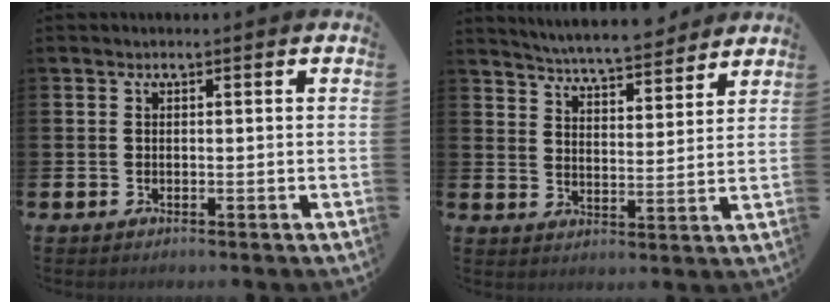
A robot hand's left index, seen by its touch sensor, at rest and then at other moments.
{"total": 5.8, "force": [5.8, 0.3, 0.9], "torque": [-0.033, -0.041, 0.099]}